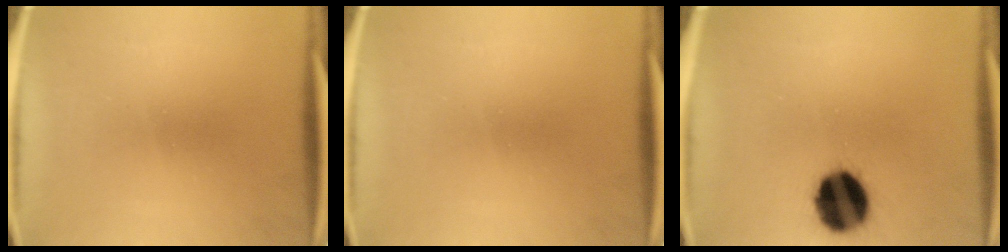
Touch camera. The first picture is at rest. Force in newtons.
{"total": 0.0}
{"total": 14.7}